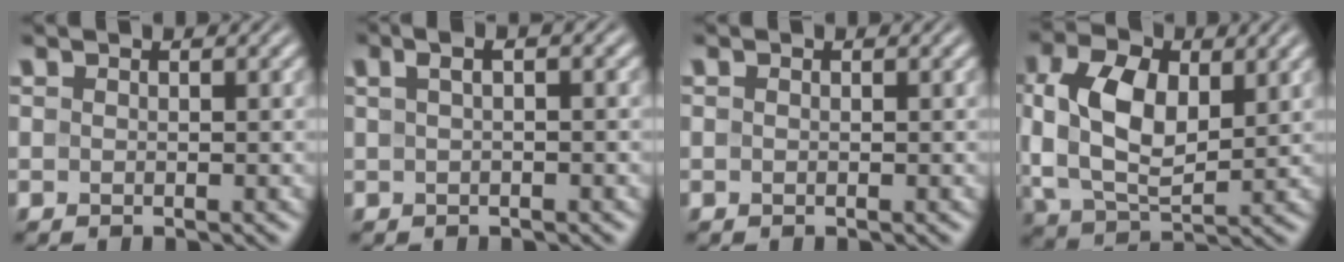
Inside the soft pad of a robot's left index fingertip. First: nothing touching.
{"total": 2.5, "force": [0.9, 0.8, 2.2], "torque": [-0.034, 0.007, 0.009]}
{"total": 0.0}
{"total": 8.5, "force": [1.6, 5.2, 6.5], "torque": [-0.134, 0.006, 0.027]}